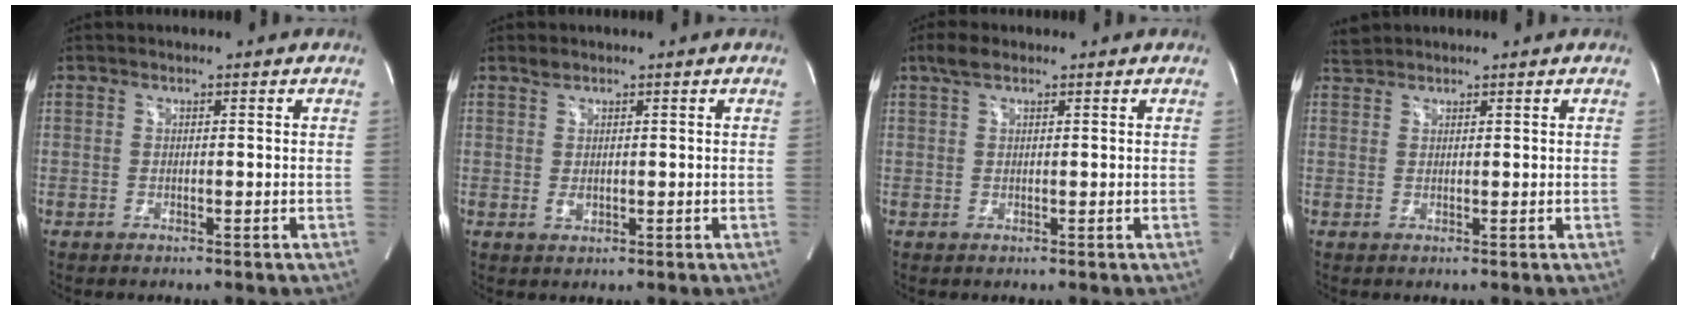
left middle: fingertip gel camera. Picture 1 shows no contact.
{"total": 1.7, "force": [0.7, 1.1, 1.1], "torque": [-0.020, -0.007, 0.017]}
{"total": 2.5, "force": [1.8, 0.8, 1.6], "torque": [-0.039, 0.017, 0.035]}
{"total": 1.8, "force": [1.8, 0.2, -0.1], "torque": [-0.007, 0.013, 0.040]}